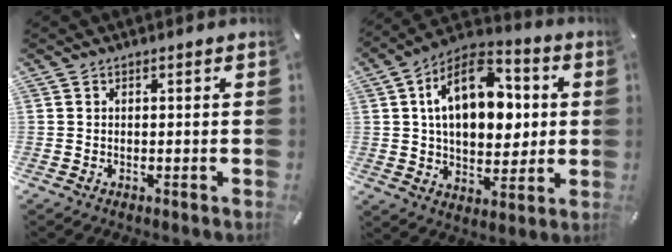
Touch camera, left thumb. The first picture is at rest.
{"total": 18.6, "force": [4.6, 11.9, 13.6], "torque": [-0.227, -0.014, 0.077]}